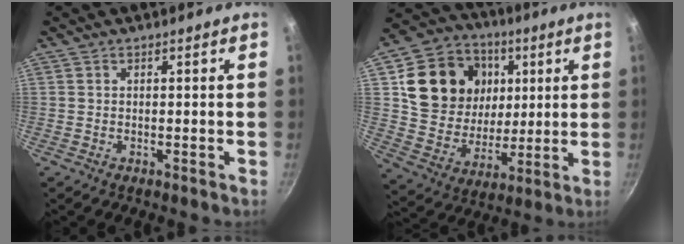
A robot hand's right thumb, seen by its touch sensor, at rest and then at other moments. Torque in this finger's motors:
{"motor_torque": [0.77, 2.82, 0.51, -0.36, 0.10]}